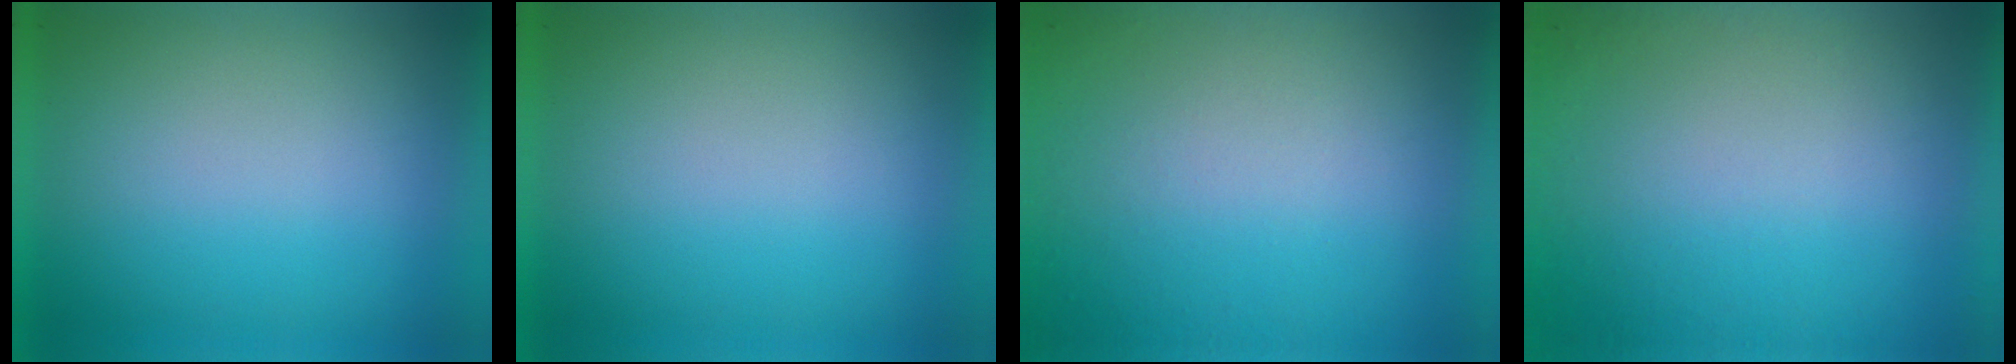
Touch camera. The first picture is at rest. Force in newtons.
{"total": 0.0}
{"total": 5.9}
{"total": 7.0}